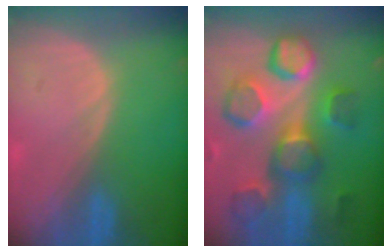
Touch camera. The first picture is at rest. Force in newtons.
{"total": 11.6, "press": 10.9, "slide": 4.0}